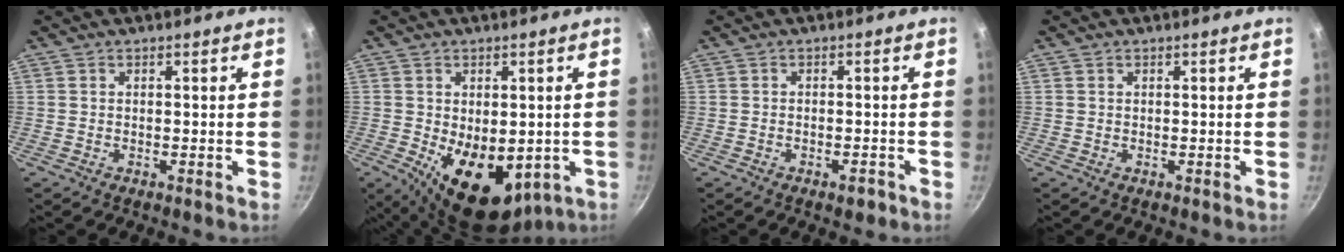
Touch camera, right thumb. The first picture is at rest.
{"total": 13.7, "force": [-2.8, 8.4, 10.4], "torque": [-0.120, -0.020, -0.018]}
{"total": 2.3, "force": [-1.4, 1.1, 1.4], "torque": [-0.020, 0.013, -0.015]}
{"total": 0.0}